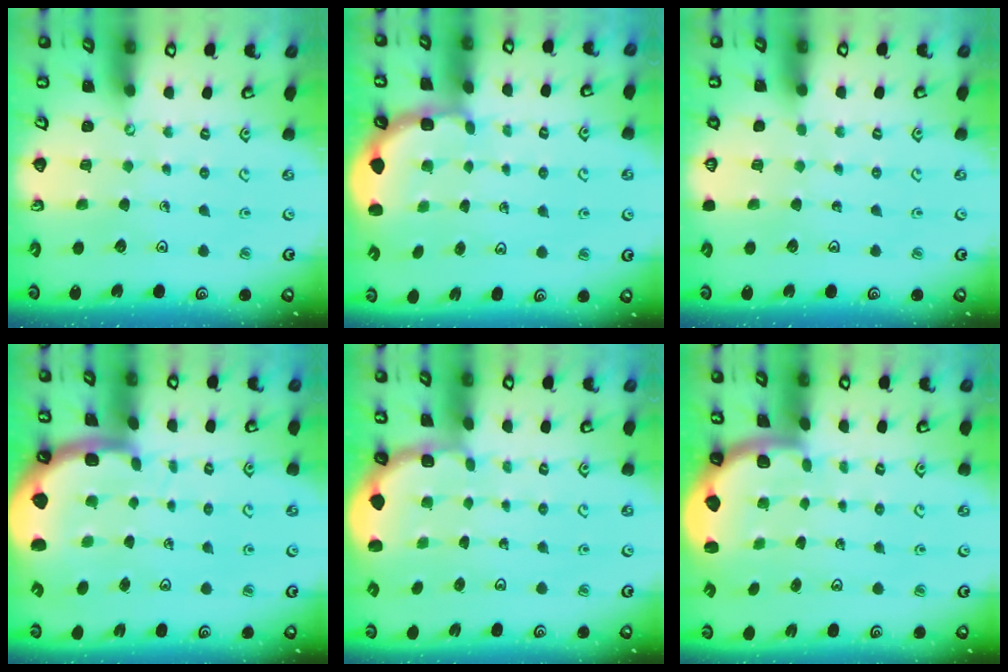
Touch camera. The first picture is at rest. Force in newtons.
{"total": 2.9, "press": 2.5, "slide": 1.4}
{"total": 0.0}
{"total": 4.6, "press": 4.3, "slide": 1.8}
{"total": 1.8, "press": 1.6, "slide": 0.7}
{"total": 2.0, "press": 2.0, "slide": 0.5}